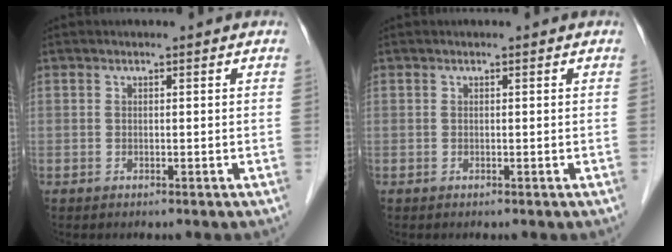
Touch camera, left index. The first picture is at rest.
{"total": 0.0}